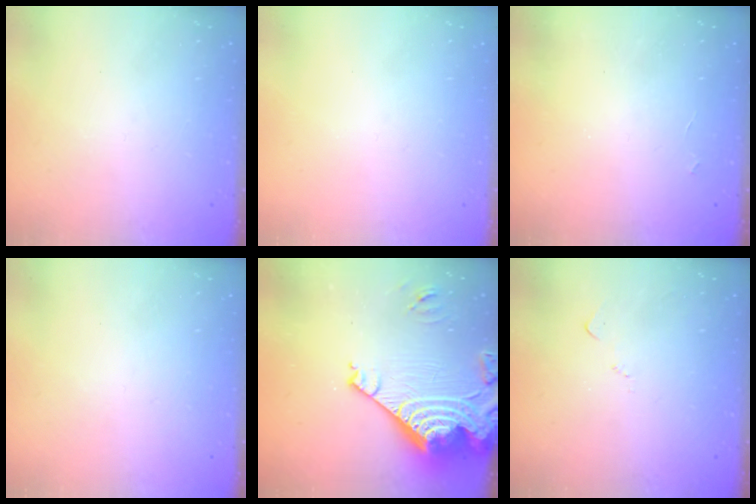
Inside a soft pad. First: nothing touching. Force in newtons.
{"total": 0.0}
{"total": 2.0, "press": 2.0, "slide": 0.4}
{"total": 0.0}
{"total": 16.2, "press": 16.1, "slide": 1.8}
{"total": 5.1, "press": 5.1, "slide": 0.6}